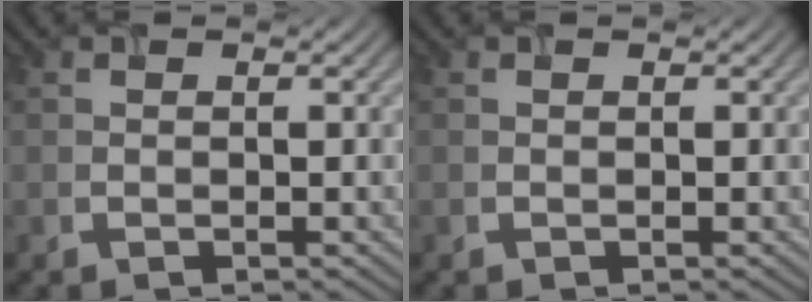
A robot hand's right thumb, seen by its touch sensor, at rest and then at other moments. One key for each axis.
{"total": 0.0}